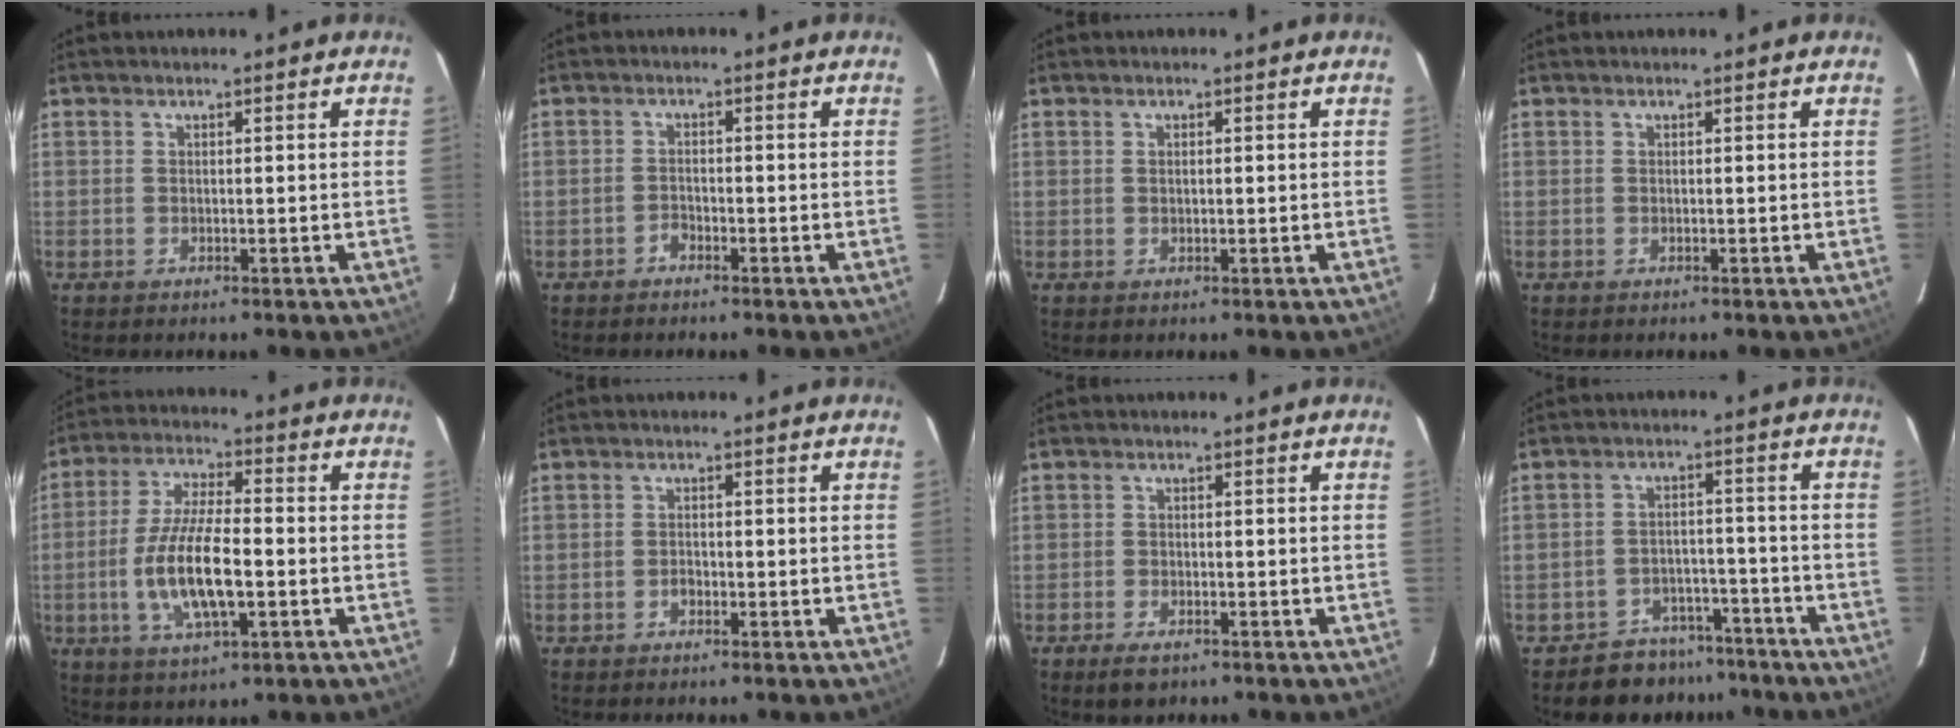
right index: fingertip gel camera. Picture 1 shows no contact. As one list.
[{"total": 1.3, "force": [-1.2, 0.6, 0.2], "torque": [-0.004, 0.003, -0.022]}, {"total": 0.6, "force": [0.2, 0.3, 0.5], "torque": [-0.010, 0.002, 0.003]}, {"total": 0.0}, {"total": 13.0, "force": [-2.9, 4.1, 12.0], "torque": [-0.243, -0.006, -0.052]}, {"total": 1.2, "force": [-0.7, 0.8, 0.5], "torque": [-0.011, 0.003, -0.010]}, {"total": 3.4, "force": [-2.3, 1.6, 2.0], "torque": [-0.047, -0.008, -0.040]}, {"total": 8.5, "force": [-7.0, 4.7, 0.9], "torque": [-0.024, 0.029, -0.092]}]